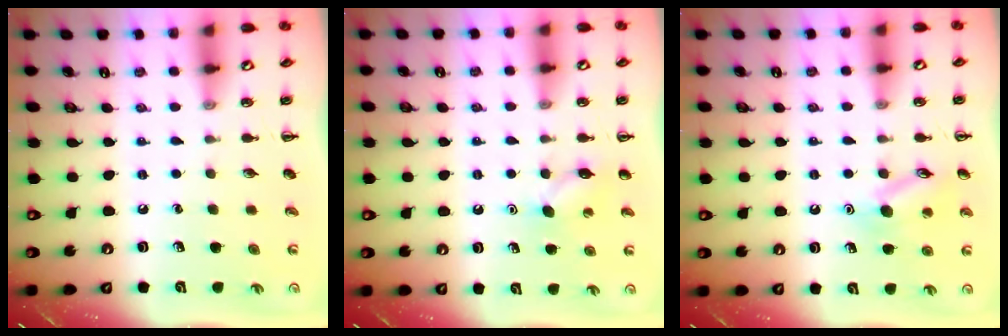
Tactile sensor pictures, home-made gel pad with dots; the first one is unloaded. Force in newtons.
{"total": 6.3, "press": 6.1, "slide": 1.6}
{"total": 10.6, "press": 10.6, "slide": 0.9}